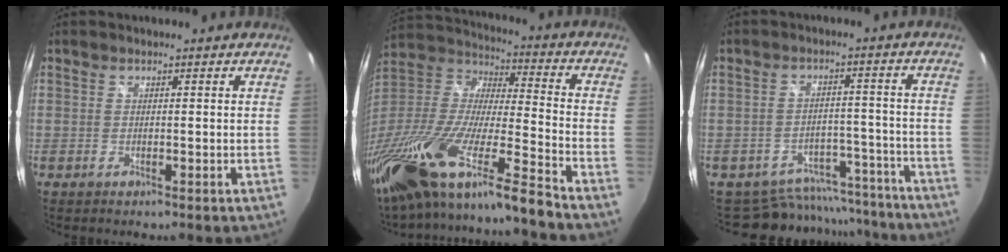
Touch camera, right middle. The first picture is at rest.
{"total": 28.6, "force": [-20.6, 2.2, 19.8], "torque": [-0.350, -0.068, -0.371]}
{"total": 14.4, "force": [-12.7, 6.2, 2.6], "torque": [-0.057, 0.033, -0.156]}